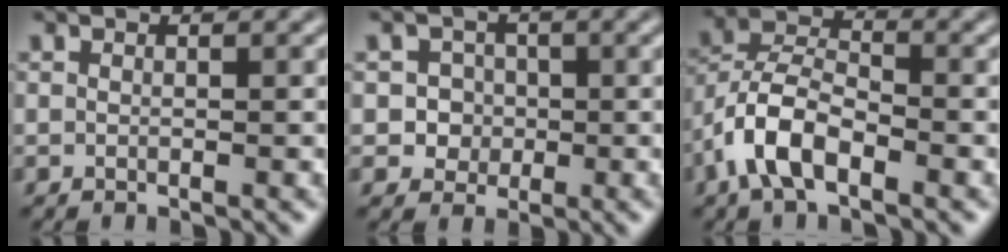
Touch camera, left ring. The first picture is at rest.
{"total": 2.6, "force": [-0.3, 2.5, 0.7], "torque": [0.008, 0.003, -0.013]}
{"total": 5.9, "force": [-3.1, 2.7, 4.2], "torque": [-0.079, 0.007, -0.069]}